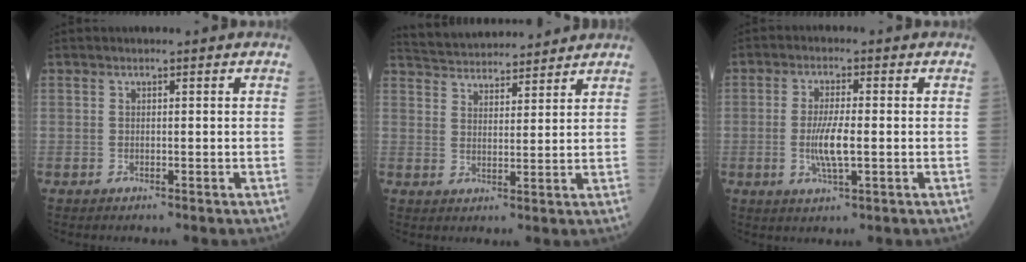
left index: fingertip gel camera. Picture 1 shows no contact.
{"total": 12.8, "force": [12.2, 2.1, 3.2], "torque": [-0.056, 0.030, 0.189]}
{"total": 5.5, "force": [-0.9, 0.9, 5.4], "torque": [-0.113, -0.011, -0.016]}